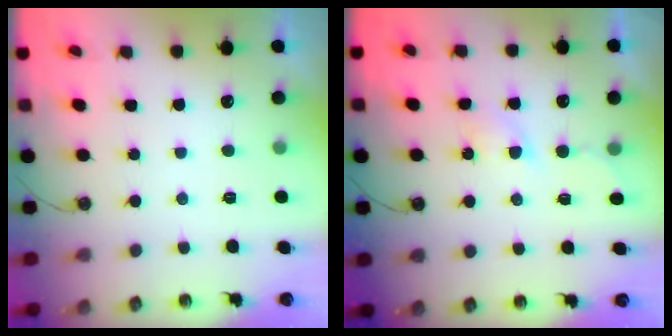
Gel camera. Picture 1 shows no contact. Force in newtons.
{"total": 4.1, "press": 4.0, "slide": 0.6}